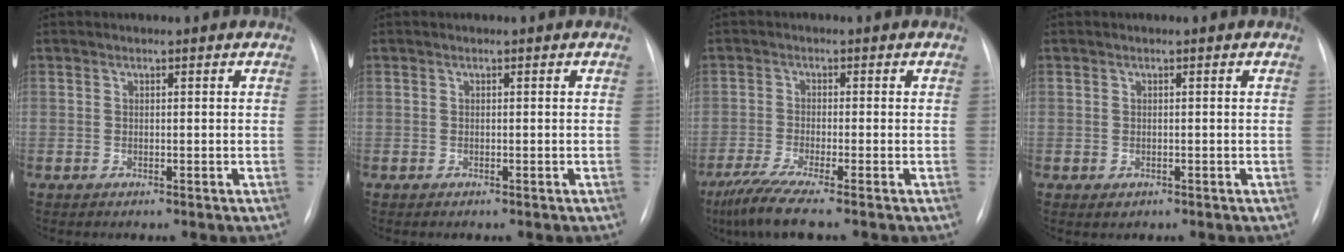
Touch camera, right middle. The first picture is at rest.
{"total": 0.0}
{"total": 6.5, "force": [-4.9, -0.6, 4.2], "torque": [-0.079, -0.024, -0.089]}
{"total": 0.8, "force": [-0.3, 0.7, 0.4], "torque": [-0.006, 0.001, 0.003]}